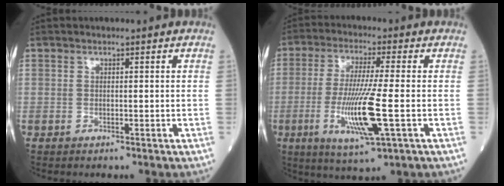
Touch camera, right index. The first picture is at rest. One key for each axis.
{"total": 11.4, "fx": -2.7, "fy": 0.2, "fz": 11.1, "tx": -0.222, "ty": -0.021, "tz": -0.052}